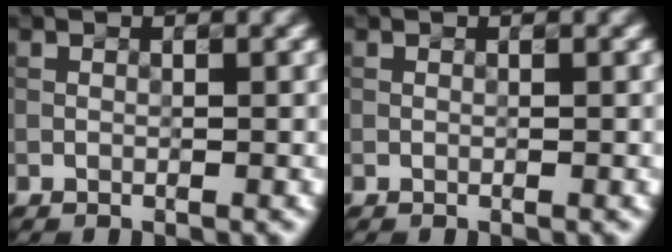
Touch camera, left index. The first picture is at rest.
{"total": 0.0}